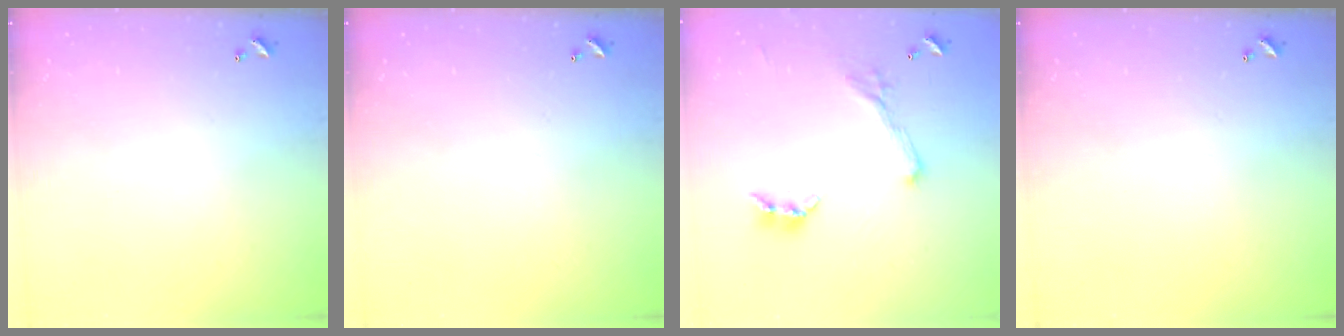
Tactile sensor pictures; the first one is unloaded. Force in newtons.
{"total": 0.0}
{"total": 1.1, "press": 0.6, "slide": 0.9}
{"total": 0.0}